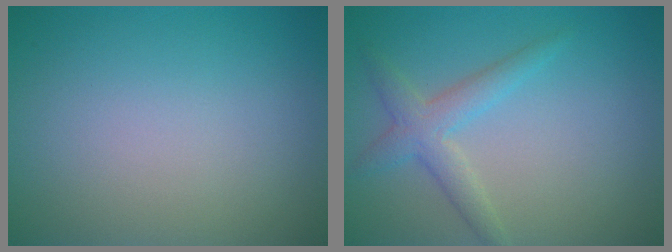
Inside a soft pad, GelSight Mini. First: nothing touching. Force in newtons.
{"total": 2.8, "press": 2.8, "slide": 0.1}